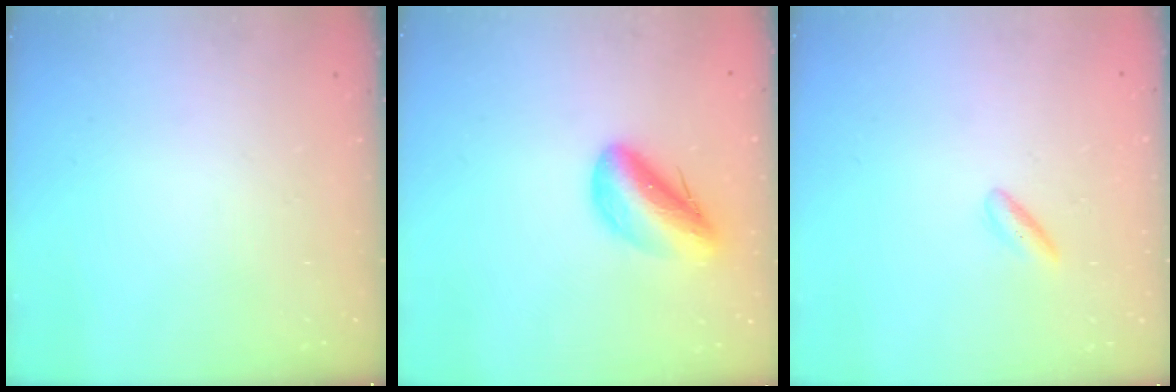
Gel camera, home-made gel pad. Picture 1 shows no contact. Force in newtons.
{"total": 10.8, "press": 10.3, "slide": 3.1}
{"total": 2.6, "press": 2.4, "slide": 1.0}